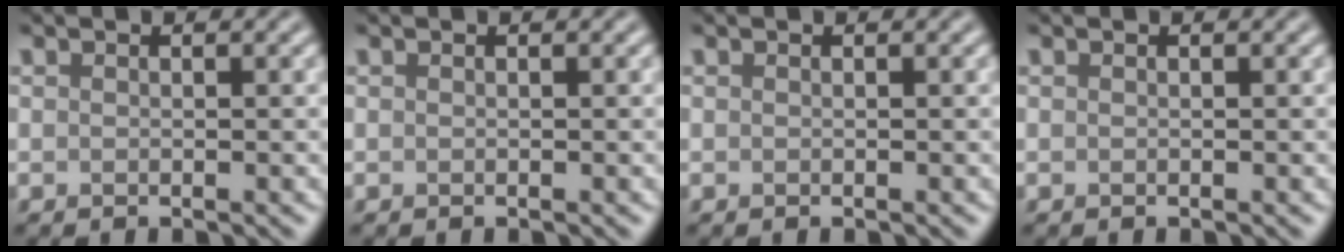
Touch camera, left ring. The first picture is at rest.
{"total": 0.0}
{"total": 0.0}
{"total": 0.0}